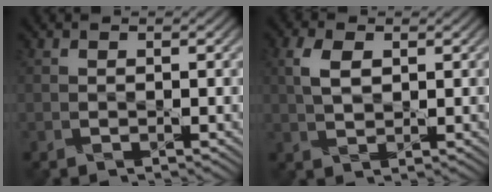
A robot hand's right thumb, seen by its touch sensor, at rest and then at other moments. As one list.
[{"total": 3.4, "force": [1.3, 1.8, 2.5], "torque": [-0.065, 0.005, 0.022]}]